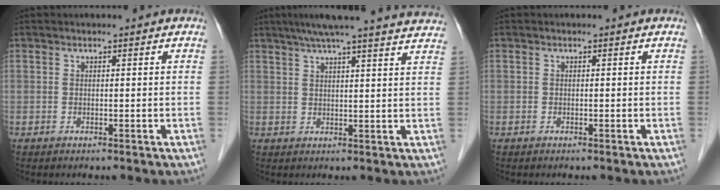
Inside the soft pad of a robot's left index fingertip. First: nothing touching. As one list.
[{"total": 21.6, "force": [19.3, 0.8, 9.7], "torque": [-0.146, 0.007, 0.239]}, {"total": 0.0}]